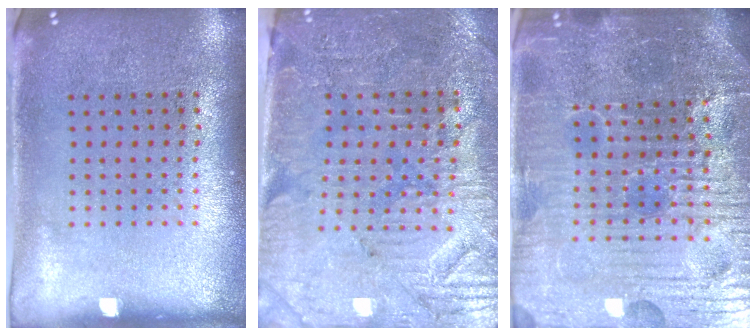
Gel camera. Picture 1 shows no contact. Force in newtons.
{"total": 3.7, "press": 3.3, "slide": 1.6}
{"total": 6.4, "press": 5.9, "slide": 2.5}